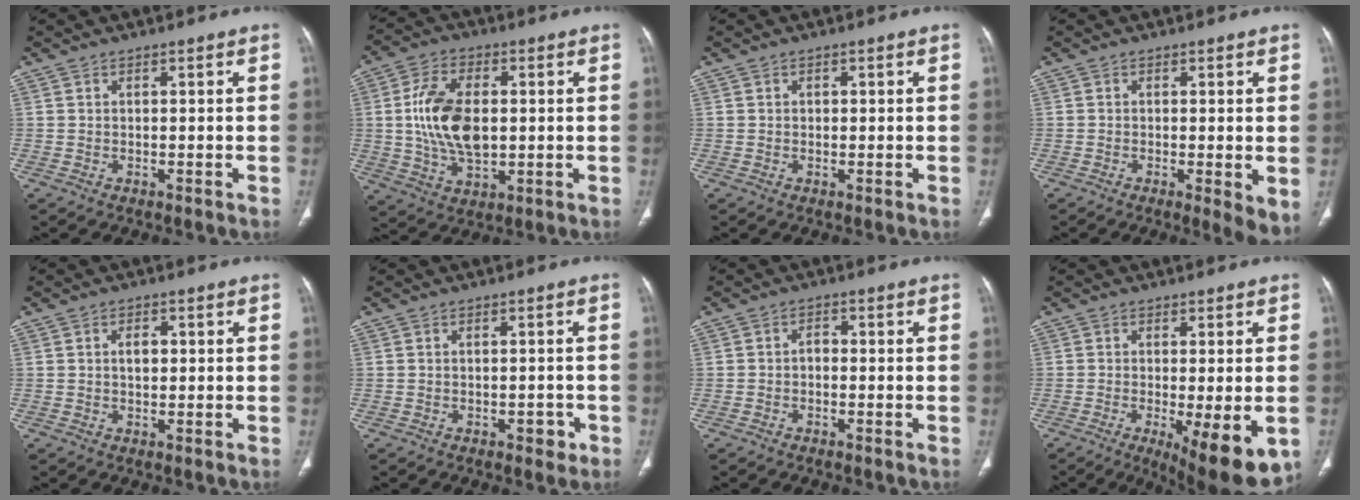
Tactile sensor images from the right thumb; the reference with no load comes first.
{"total": 13.6, "force": [0.8, 7.9, 11.1], "torque": [-0.203, 0.001, 0.019]}
{"total": 0.7, "force": [0.1, 0.6, 0.3], "torque": [0.000, 0.002, 0.001]}
{"total": 5.0, "force": [-0.8, 1.2, 4.8], "torque": [-0.076, -0.017, -0.015]}
{"total": 2.6, "force": [0.3, 1.7, 2.0], "torque": [-0.028, 0.005, 0.005]}
{"total": 2.5, "force": [-1.2, 1.5, 1.6], "torque": [-0.011, 0.006, -0.012]}
{"total": 1.8, "force": [-0.6, 1.2, 1.1], "torque": [-0.013, 0.010, -0.014]}
{"total": 12.7, "force": [-4.4, 3.7, 11.3], "torque": [-0.143, -0.019, -0.055]}